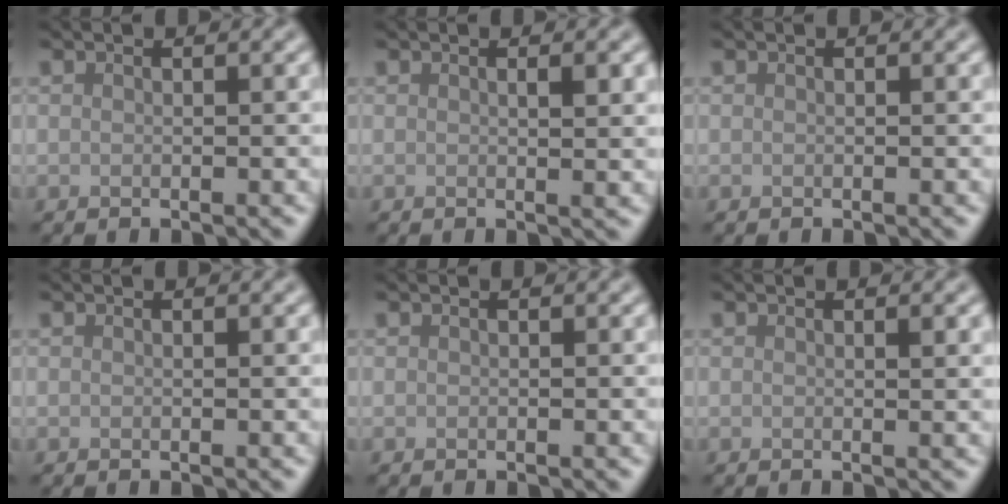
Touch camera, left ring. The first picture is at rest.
{"total": 1.4, "force": [0.4, 0.3, 1.3], "torque": [-0.018, -0.002, 0.004]}
{"total": 0.0}
{"total": 0.0}
{"total": 0.0}
{"total": 0.7, "force": [0.3, 0.1, 0.7], "torque": [-0.008, -0.002, 0.004]}